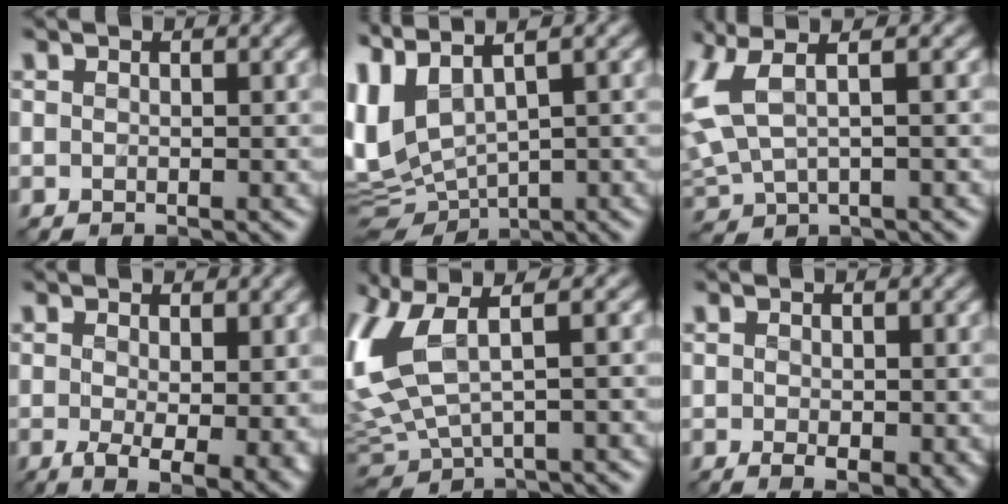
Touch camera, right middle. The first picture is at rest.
{"total": 7.1, "force": [0.7, 3.5, 6.2], "torque": [-0.155, -0.006, 0.026]}
{"total": 4.4, "force": [1.2, 1.9, 3.8], "torque": [-0.114, 0.009, 0.027]}
{"total": 6.6, "force": [-0.4, 2.5, 6.1], "torque": [-0.093, -0.018, 0.005]}
{"total": 7.7, "force": [1.7, 3.5, 6.7], "torque": [-0.177, 0.005, 0.034]}
{"total": 2.6, "force": [-0.1, 1.1, 2.4], "torque": [-0.038, -0.005, 0.006]}